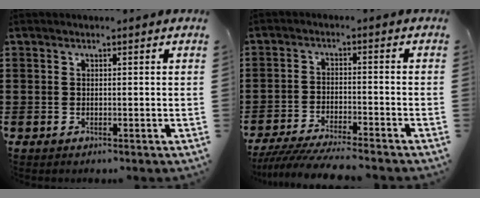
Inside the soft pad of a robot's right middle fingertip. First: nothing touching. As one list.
[{"total": 4.9, "force": [-4.7, -0.1, 1.5], "torque": [-0.038, -0.014, -0.095]}]